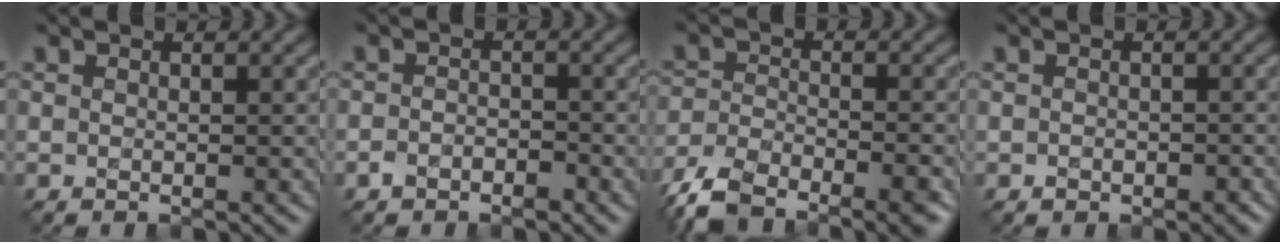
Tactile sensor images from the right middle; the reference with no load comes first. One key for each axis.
{"total": 1.8, "fx": -1.2, "fy": 1.0, "fz": 0.9, "tx": -0.012, "ty": 0.003, "tz": -0.025}
{"total": 8.9, "fx": -6.9, "fy": 3.2, "fz": 4.5, "tx": -0.081, "ty": -0.027, "tz": -0.118}
{"total": 1.2, "fx": -0.6, "fy": 0.8, "fz": 0.6, "tx": -0.007, "ty": -0.003, "tz": -0.010}